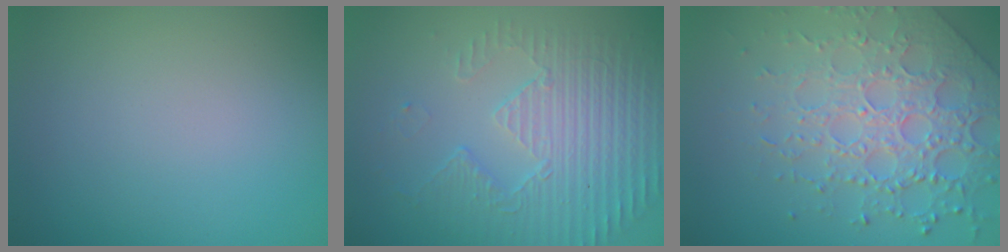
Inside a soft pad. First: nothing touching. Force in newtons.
{"total": 5.5, "press": 3.6, "slide": 4.1}
{"total": 5.7, "press": 5.0, "slide": 2.8}